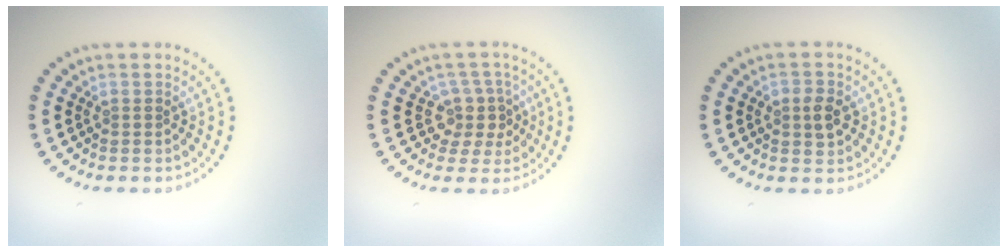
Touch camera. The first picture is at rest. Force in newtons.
{"total": 2.9, "press": 2.3, "slide": 1.7}
{"total": 2.0, "press": 2.0, "slide": 0.2}